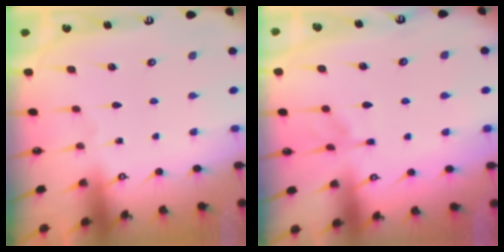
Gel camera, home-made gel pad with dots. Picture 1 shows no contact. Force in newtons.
{"total": 5.2, "press": 5.2, "slide": 0.3}